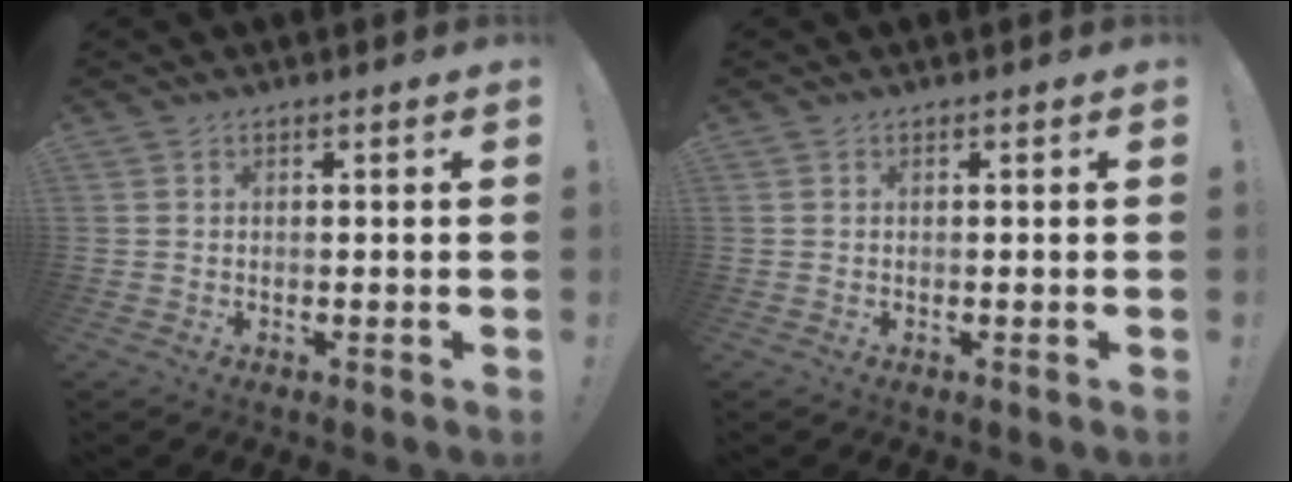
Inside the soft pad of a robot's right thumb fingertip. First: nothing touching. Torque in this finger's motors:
{"motor_torque": [0.00, 0.00, -0.08, 0.08, 0.00]}